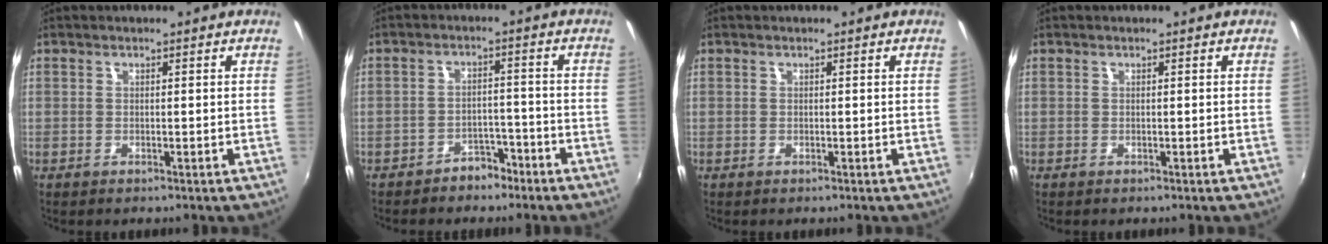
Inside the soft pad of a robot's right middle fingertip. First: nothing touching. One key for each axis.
{"total": 4.6, "fx": -3.7, "fy": 2.4, "fz": 1.2, "tx": -0.027, "ty": 0.015, "tz": -0.049}
{"total": 0.0}
{"total": 0.0}